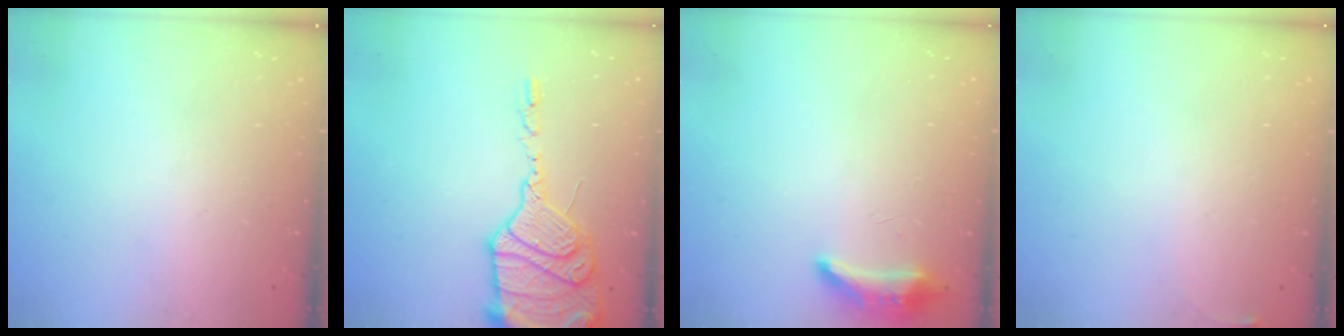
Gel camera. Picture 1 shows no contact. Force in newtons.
{"total": 20.5, "press": 19.8, "slide": 5.4}
{"total": 8.3, "press": 8.1, "slide": 1.8}
{"total": 3.4, "press": 3.4, "slide": 0.5}